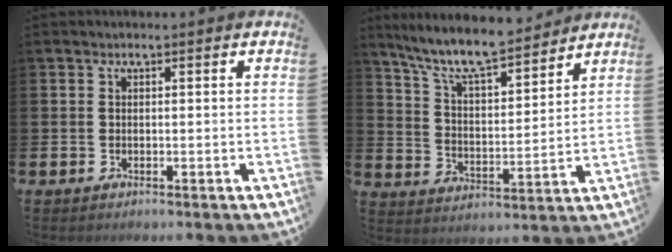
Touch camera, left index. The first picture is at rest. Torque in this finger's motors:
{"motor_torque": [0.78, -0.82, 0.24, 0.21]}